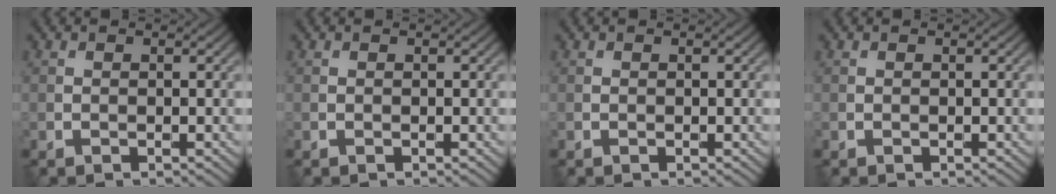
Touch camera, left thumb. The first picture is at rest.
{"total": 0.0}
{"total": 0.0}
{"total": 0.0}